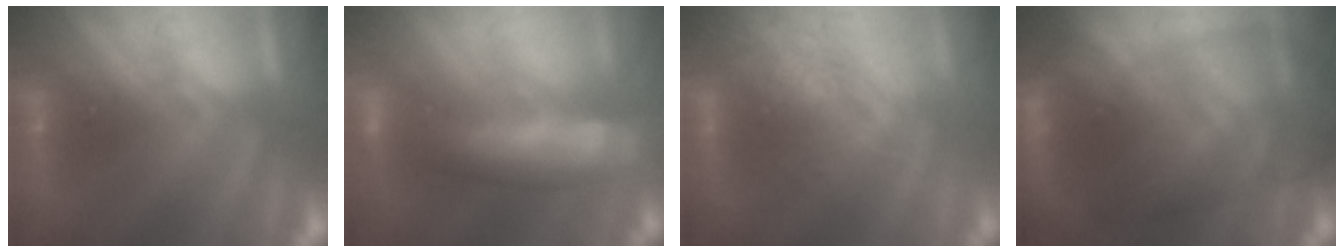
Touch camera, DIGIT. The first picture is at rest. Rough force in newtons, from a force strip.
{"total": 5.8}
{"total": 3.7}
{"total": 8.7}